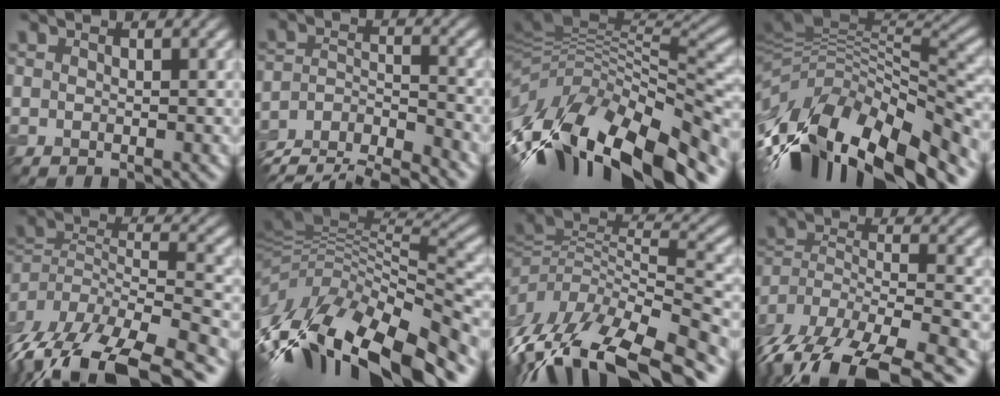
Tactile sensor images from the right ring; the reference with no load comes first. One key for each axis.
{"total": 8.2, "fx": -7.4, "fy": 2.4, "fz": 2.5, "tx": -0.046, "ty": -0.012, "tz": -0.120}
{"total": 16.9, "fx": -6.9, "fy": 7.2, "fz": 13.6, "tx": -0.262, "ty": 0.008, "tz": -0.117}
{"total": 15.7, "fx": -7.3, "fy": 7.0, "fz": 12.0, "tx": -0.236, "ty": 0.013, "tz": -0.134}
{"total": 15.0, "fx": -10.9, "fy": 5.8, "fz": 8.6, "tx": -0.166, "ty": -0.001, "tz": -0.158}
{"total": 15.6, "fx": -7.3, "fy": 6.6, "fz": 12.1, "tx": -0.235, "ty": 0.011, "tz": -0.125}
{"total": 15.6, "fx": -8.7, "fy": 6.3, "fz": 11.4, "tx": -0.242, "ty": -0.009, "tz": -0.135}
{"total": 18.4, "fx": -14.7, "fy": 7.3, "fz": 8.5, "tx": -0.169, "ty": -0.024, "tz": -0.192}